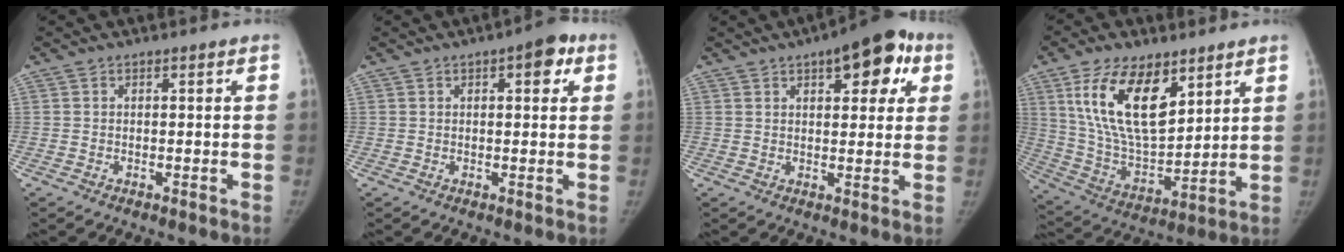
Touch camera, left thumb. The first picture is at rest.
{"total": 5.0, "force": [2.1, 2.1, 4.0], "torque": [-0.030, 0.000, 0.018]}
{"total": 12.3, "force": [5.7, 5.4, 9.5], "torque": [-0.077, 0.000, 0.068]}
{"total": 18.7, "force": [9.0, 9.1, 13.6], "torque": [-0.217, -0.046, 0.178]}